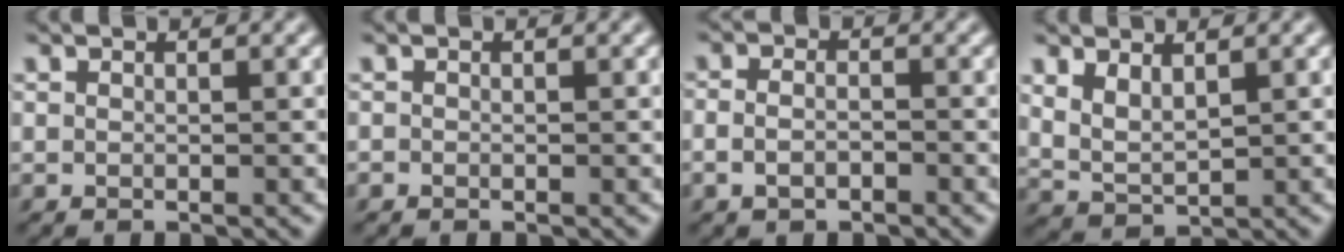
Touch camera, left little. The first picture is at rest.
{"total": 0.0}
{"total": 2.0, "force": [-0.9, 1.2, 1.3], "torque": [-0.023, -0.002, -0.021]}
{"total": 2.8, "force": [1.4, 1.4, 1.9], "torque": [-0.050, -0.004, 0.035]}